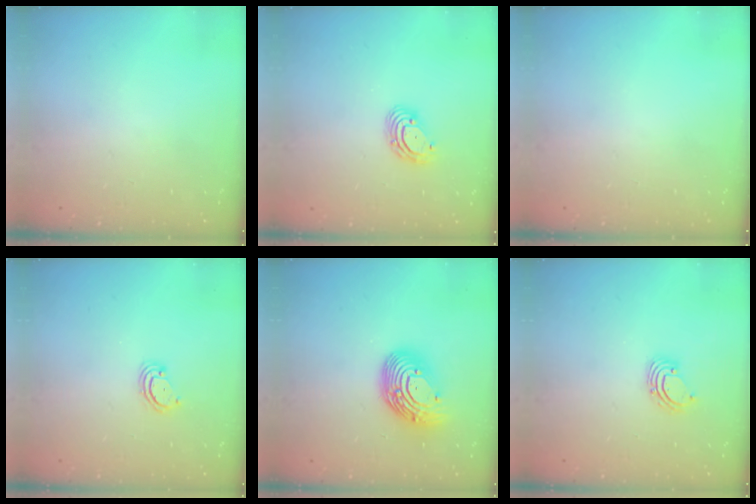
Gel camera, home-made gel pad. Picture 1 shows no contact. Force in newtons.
{"total": 5.8, "press": 5.7, "slide": 0.8}
{"total": 0.0}
{"total": 2.9, "press": 2.9, "slide": 0.3}
{"total": 15.0, "press": 14.9, "slide": 1.5}
{"total": 2.2, "press": 2.2, "slide": 0.2}